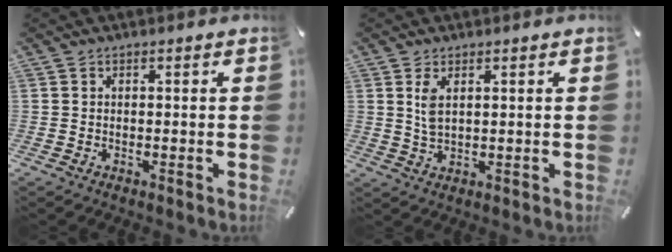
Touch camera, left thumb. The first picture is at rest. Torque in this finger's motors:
{"motor_torque": [0.51, 0.62, 0.62, -0.20, 0.09]}